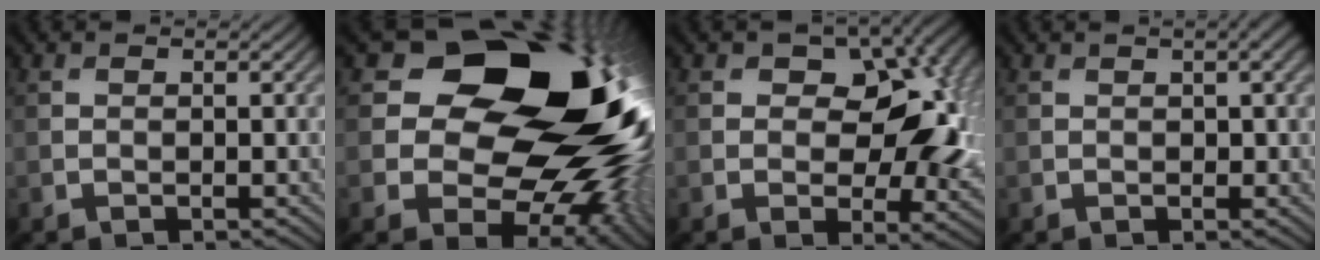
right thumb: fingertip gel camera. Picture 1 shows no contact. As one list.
[{"total": 20.6, "force": [4.4, 14.9, 13.6], "torque": [-0.202, -0.006, 0.100]}, {"total": 10.2, "force": [1.3, 6.4, 7.9], "torque": [-0.105, -0.003, 0.020]}, {"total": 1.7, "force": [0.9, 0.7, 1.3], "torque": [-0.020, 0.002, 0.018]}]